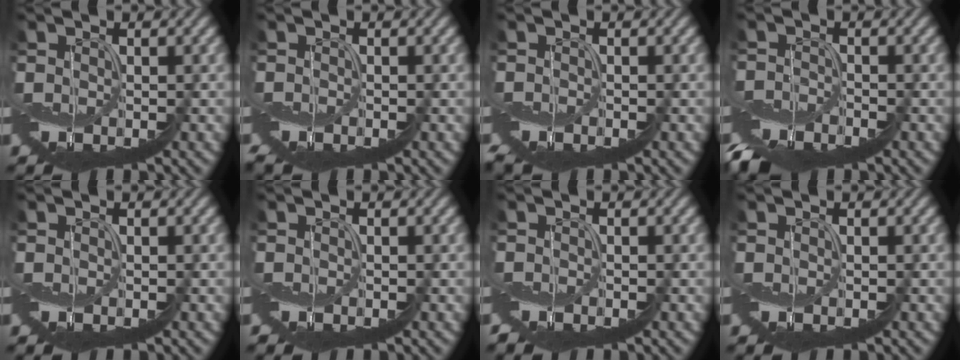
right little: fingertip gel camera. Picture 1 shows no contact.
{"total": 2.6, "force": [-2.1, 1.1, 1.1], "torque": [-0.018, -0.008, -0.030]}
{"total": 3.4, "force": [-2.8, 1.4, 1.4], "torque": [-0.024, -0.005, -0.035]}
{"total": 6.2, "force": [-6.1, -0.8, -0.6], "torque": [0.001, 0.002, -0.114]}
{"total": 0.0}
{"total": 1.5, "force": [-0.9, 0.9, 0.8], "torque": [-0.009, -0.009, -0.014]}
{"total": 1.8, "force": [-1.6, 0.6, 0.3], "torque": [-0.002, -0.007, -0.030]}
{"total": 0.0}